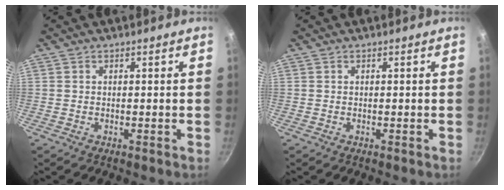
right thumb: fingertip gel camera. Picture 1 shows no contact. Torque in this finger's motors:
{"motor_torque": [0.00, 0.00, 0.00, 0.00, 0.00]}